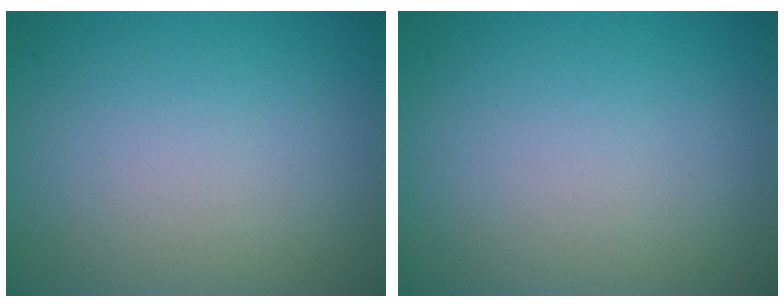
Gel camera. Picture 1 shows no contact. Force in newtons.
{"total": 0.0}